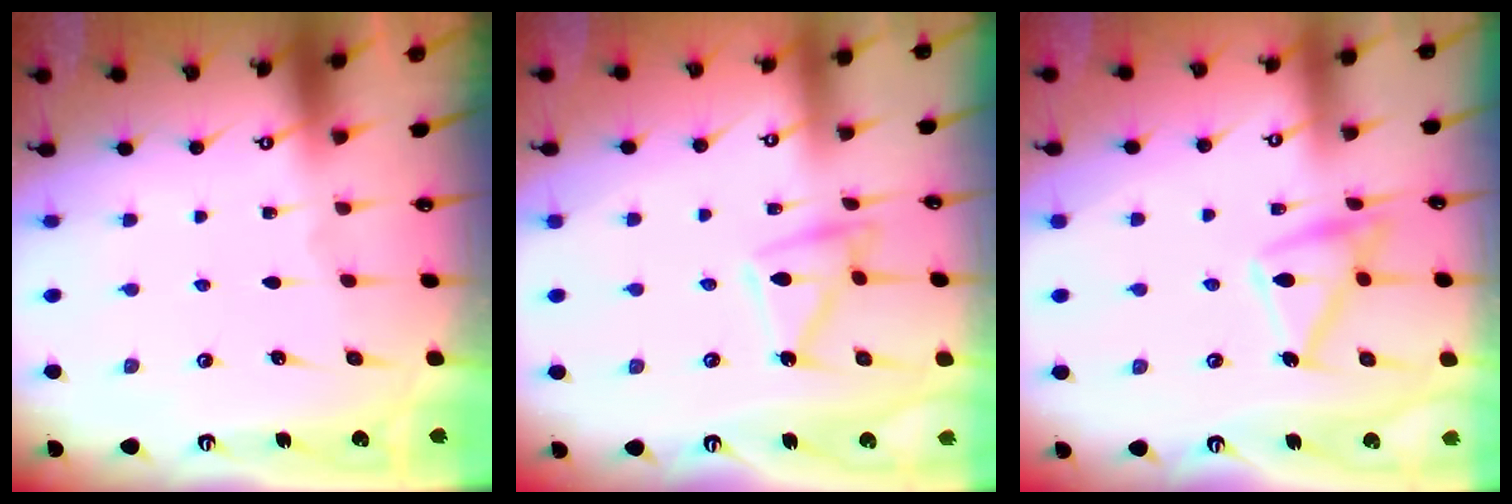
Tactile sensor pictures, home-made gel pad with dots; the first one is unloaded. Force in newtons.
{"total": 11.4, "press": 11.4, "slide": 0.4}
{"total": 13.5, "press": 13.4, "slide": 0.7}